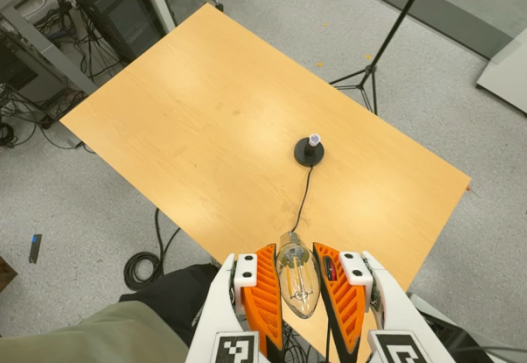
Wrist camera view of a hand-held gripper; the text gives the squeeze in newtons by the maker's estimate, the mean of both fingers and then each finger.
{"total": 15.2, "left": 14.9, "right": 15.4}